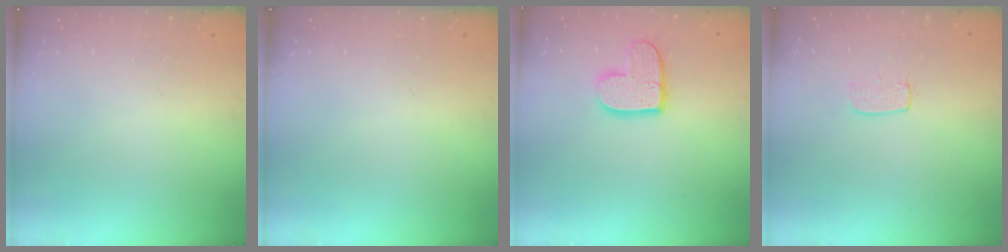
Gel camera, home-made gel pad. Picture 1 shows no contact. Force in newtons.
{"total": 0.0}
{"total": 11.0, "press": 10.9, "slide": 0.9}
{"total": 5.1, "press": 5.1, "slide": 0.4}